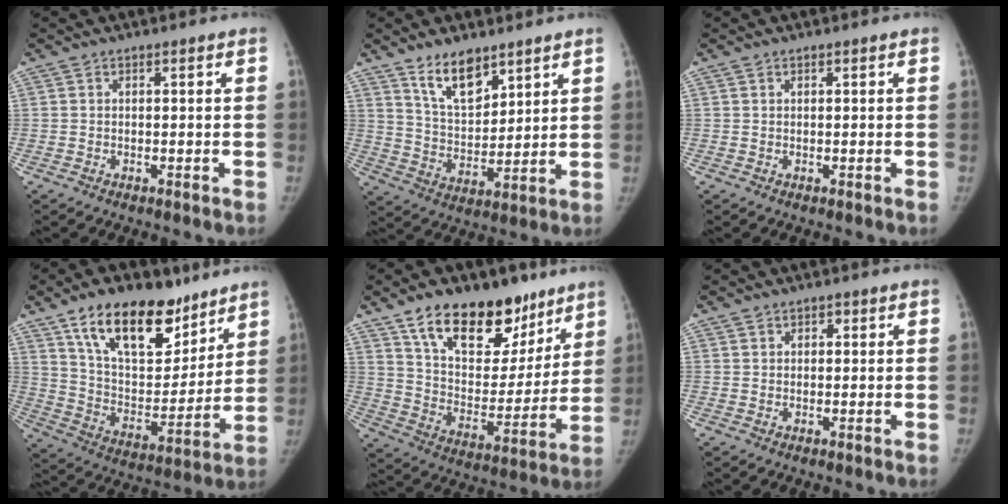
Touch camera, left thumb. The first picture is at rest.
{"total": 10.5, "force": [7.2, 4.9, 5.8], "torque": [-0.075, -0.054, 0.140]}
{"total": 0.0}
{"total": 22.6, "force": [14.4, 11.5, 13.1], "torque": [-0.170, -0.055, 0.249]}
{"total": 23.1, "force": [14.8, 12.5, 12.5], "torque": [-0.146, -0.059, 0.245]}
{"total": 1.6, "force": [0.7, 1.4, 0.4], "torque": [0.009, -0.001, 0.005]}